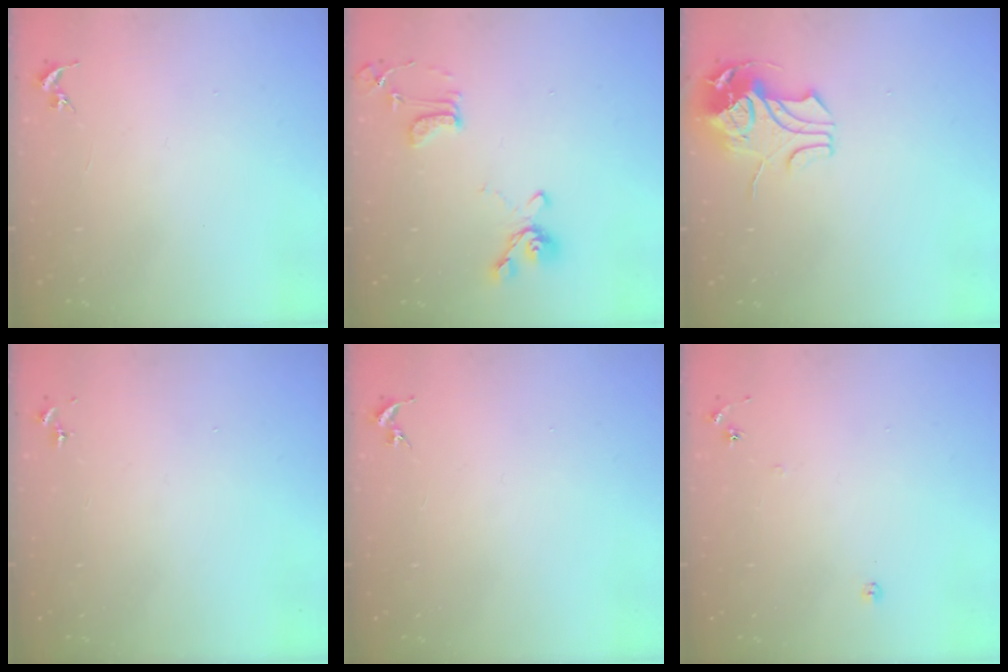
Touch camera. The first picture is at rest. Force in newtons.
{"total": 12.8, "press": 12.8, "slide": 0.7}
{"total": 9.0, "press": 8.9, "slide": 0.9}
{"total": 0.0}
{"total": 0.0}
{"total": 6.1, "press": 6.1, "slide": 0.5}